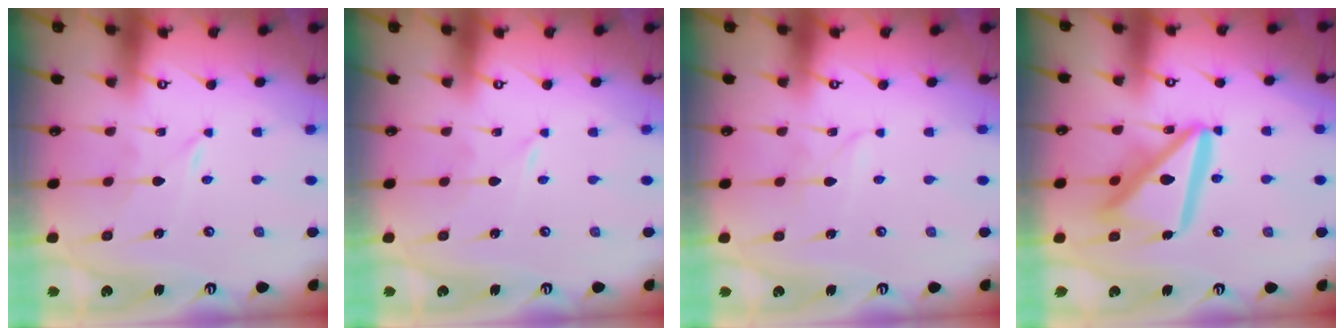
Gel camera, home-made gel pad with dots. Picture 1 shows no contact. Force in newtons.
{"total": 0.0}
{"total": 1.5, "press": 1.5, "slide": 0.2}
{"total": 18.4, "press": 18.3, "slide": 2.0}